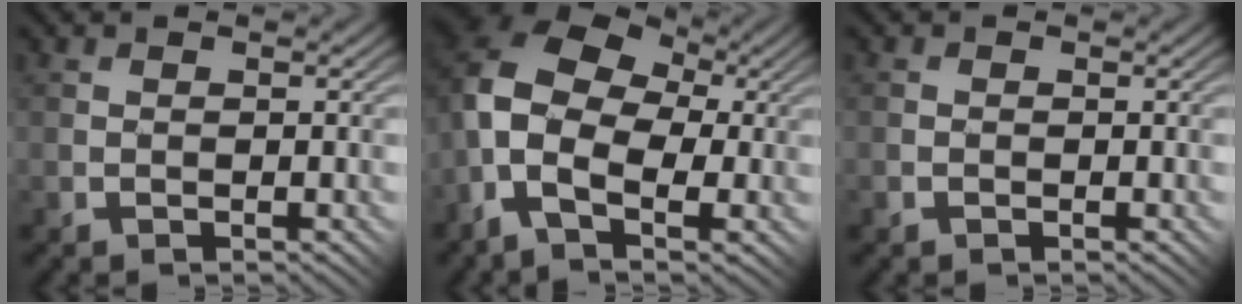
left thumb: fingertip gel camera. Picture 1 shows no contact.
{"total": 12.4, "force": [-1.4, 8.3, 9.2], "torque": [-0.210, -0.006, -0.031]}
{"total": 0.7, "force": [-0.3, 0.7, -0.1], "torque": [0.008, -0.001, -0.007]}